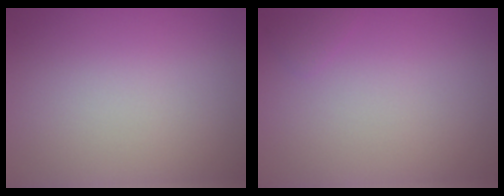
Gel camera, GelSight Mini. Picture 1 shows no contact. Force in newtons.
{"total": 0.5, "press": 0.5, "slide": 0.1}